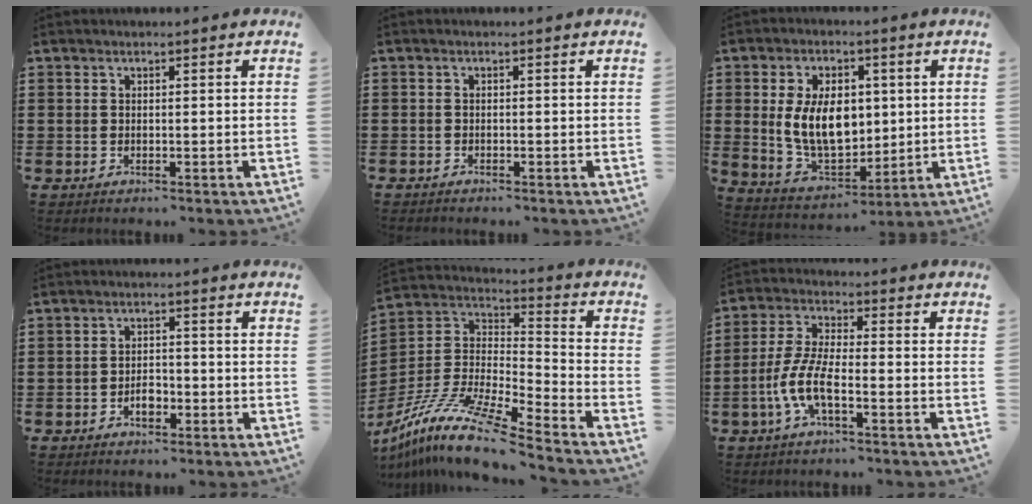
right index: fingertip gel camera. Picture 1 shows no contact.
{"total": 0.6, "force": [-0.6, 0.1, 0.0], "torque": [-0.001, 0.000, -0.013]}
{"total": 10.5, "force": [1.3, 6.7, 7.9], "torque": [-0.153, 0.006, 0.020]}
{"total": 2.6, "force": [-1.4, 1.3, 1.8], "torque": [-0.038, 0.000, -0.025]}
{"total": 13.1, "force": [-10.7, 1.1, 7.5], "torque": [-0.165, 0.008, -0.215]}
{"total": 6.9, "force": [-3.1, 1.8, 5.9], "torque": [-0.146, -0.016, -0.064]}